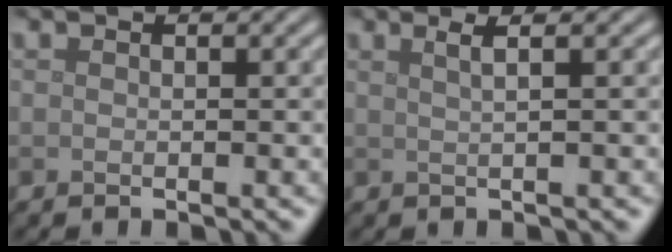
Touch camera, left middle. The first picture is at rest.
{"total": 2.9, "force": [1.6, 1.2, 2.2], "torque": [-0.012, 0.010, -0.007]}